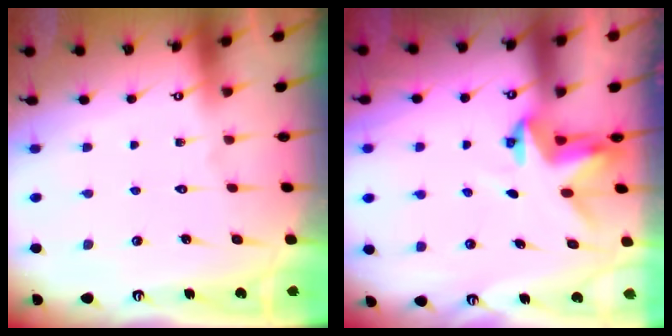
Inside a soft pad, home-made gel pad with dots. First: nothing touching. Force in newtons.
{"total": 3.4, "press": 3.4, "slide": 0.1}